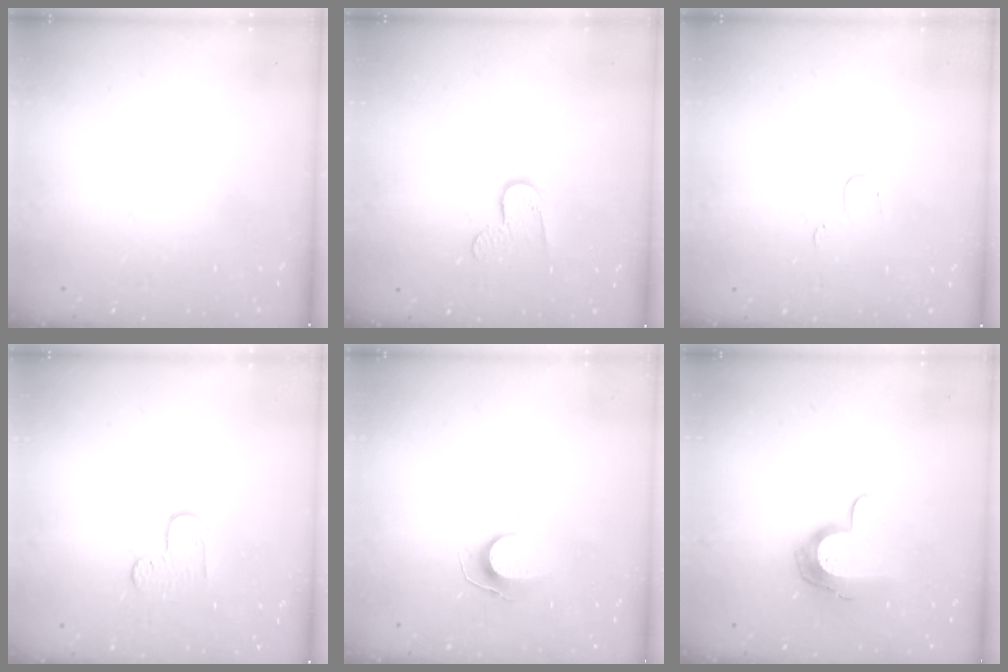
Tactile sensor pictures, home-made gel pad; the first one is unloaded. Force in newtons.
{"total": 7.4, "press": 7.4, "slide": 0.3}
{"total": 3.5, "press": 3.5, "slide": 0.4}
{"total": 4.5, "press": 4.5, "slide": 0.4}
{"total": 7.0, "press": 7.0, "slide": 0.6}
{"total": 12.1, "press": 12.1, "slide": 0.6}